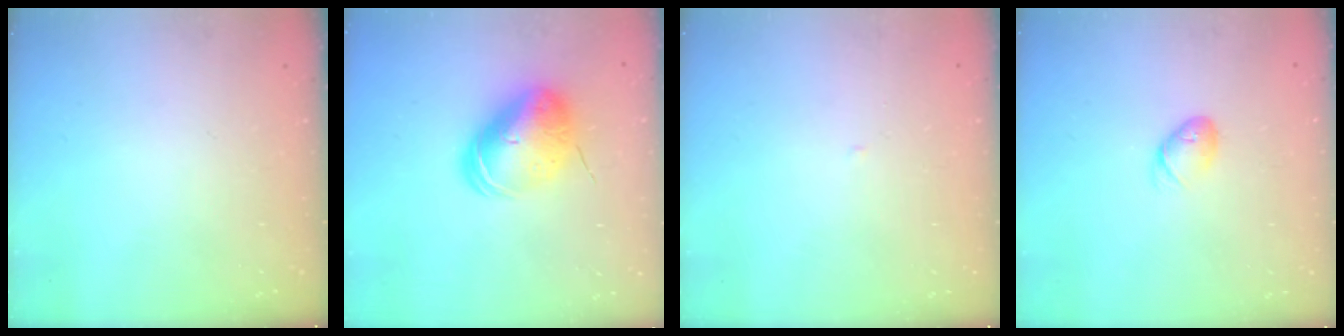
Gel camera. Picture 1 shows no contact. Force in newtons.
{"total": 10.5, "press": 10.3, "slide": 2.0}
{"total": 1.8, "press": 1.8, "slide": 0.3}
{"total": 6.6, "press": 6.5, "slide": 1.1}